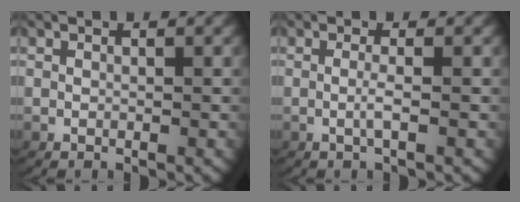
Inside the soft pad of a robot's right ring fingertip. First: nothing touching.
{"total": 1.3, "force": [-0.4, -0.1, 1.3], "torque": [-0.033, -0.005, -0.007]}